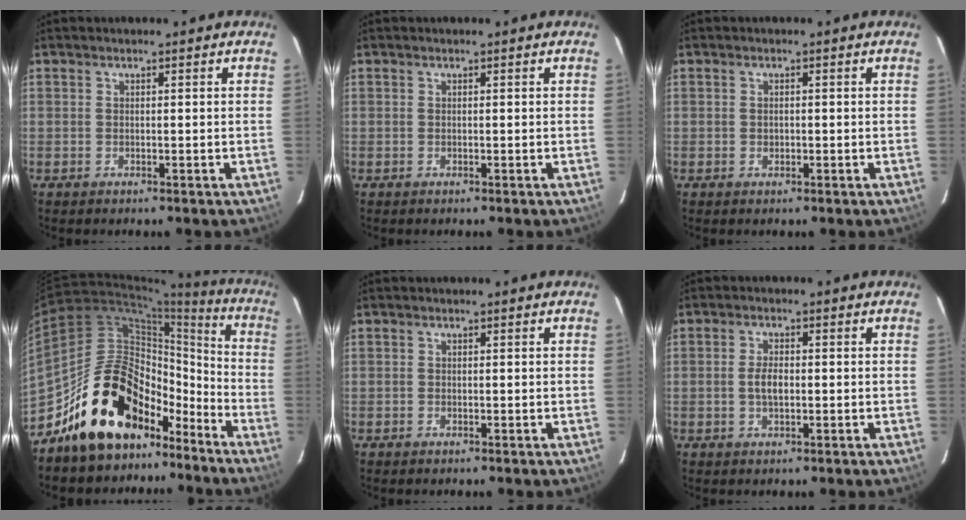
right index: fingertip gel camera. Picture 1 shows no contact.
{"total": 0.0}
{"total": 0.9, "force": [-0.1, 0.8, 0.3], "torque": [-0.003, 0.001, -0.001]}
{"total": 20.2, "force": [-14.4, 11.2, 8.6], "torque": [-0.158, 0.047, -0.225]}
{"total": 0.0}
{"total": 3.0, "force": [-0.5, 1.4, 2.7], "torque": [-0.053, 0.001, -0.008]}